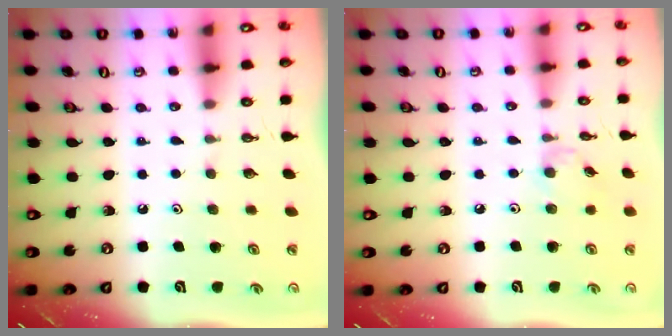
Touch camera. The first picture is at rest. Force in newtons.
{"total": 4.1, "press": 4.0, "slide": 0.5}